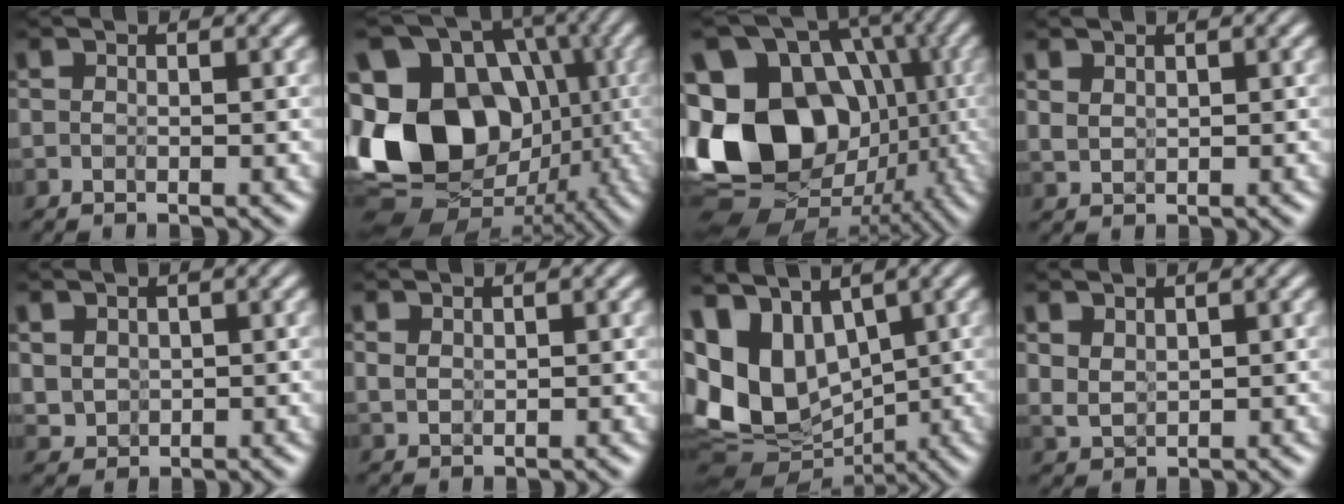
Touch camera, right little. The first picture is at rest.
{"total": 14.8, "force": [-1.2, 11.6, 9.1], "torque": [-0.198, 0.000, -0.007]}
{"total": 16.5, "force": [-1.2, 13.0, 10.1], "torque": [-0.215, -0.008, 0.004]}
{"total": 1.0, "force": [0.9, 0.4, 0.3], "torque": [-0.029, -0.001, 0.019]}
{"total": 1.8, "force": [0.9, 1.5, 0.6], "torque": [-0.035, 0.002, 0.020]}
{"total": 0.5, "force": [0.5, -0.1, -0.1], "torque": [-0.020, -0.010, 0.019]}
{"total": 5.8, "force": [1.6, 3.7, 4.1], "torque": [-0.109, -0.018, 0.036]}
{"total": 1.3, "force": [1.1, 0.5, 0.5], "torque": [-0.042, -0.007, 0.027]}